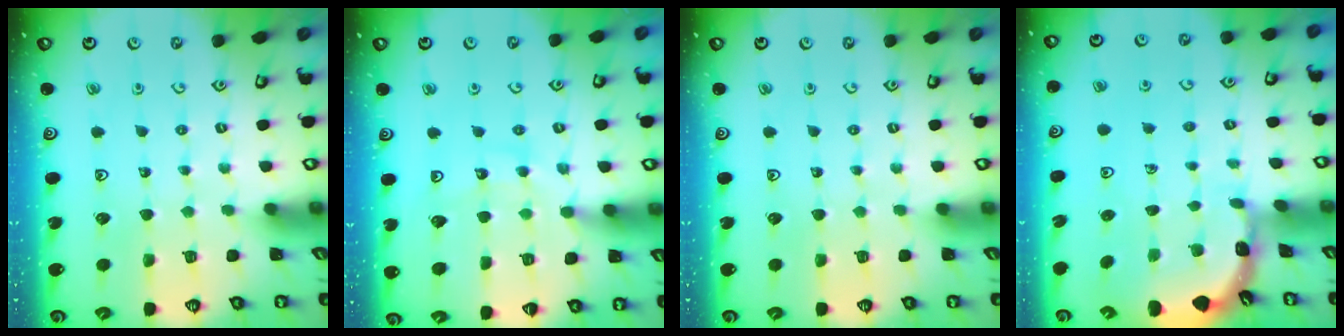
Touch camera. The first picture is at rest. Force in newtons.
{"total": 11.9, "press": 11.8, "slide": 1.2}
{"total": 0.0}
{"total": 1.6, "press": 1.5, "slide": 0.3}